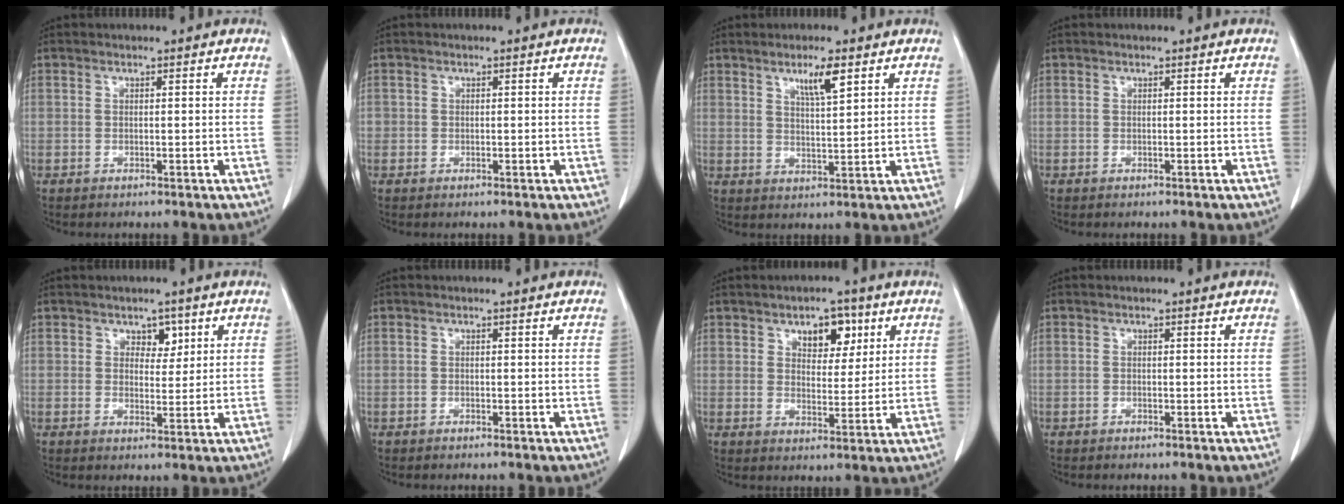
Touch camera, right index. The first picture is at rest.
{"total": 1.2, "force": [-0.2, 1.1, 0.5], "torque": [0.001, 0.009, 0.003]}
{"total": 5.0, "force": [2.9, 0.5, 4.0], "torque": [-0.069, -0.003, 0.051]}
{"total": 0.0}
{"total": 3.0, "force": [1.5, 1.9, 1.6], "torque": [-0.014, 0.001, 0.023]}
{"total": 0.0}
{"total": 6.2, "force": [3.3, 3.4, 4.0], "torque": [-0.054, 0.006, 0.051]}
{"total": 0.0}